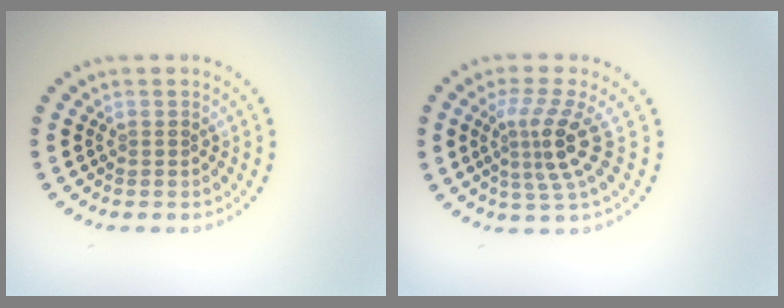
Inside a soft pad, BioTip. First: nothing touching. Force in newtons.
{"total": 3.8, "press": 2.7, "slide": 2.6}